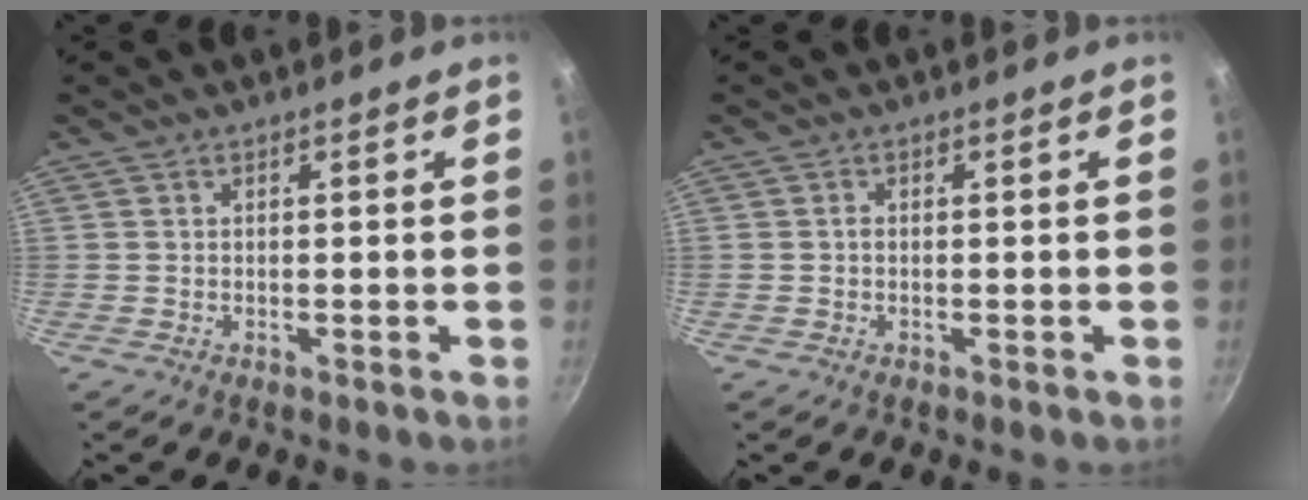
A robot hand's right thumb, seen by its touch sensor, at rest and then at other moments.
{"total": 0.6, "force": [-0.1, 0.5, 0.3], "torque": [-0.004, 0.004, -0.004]}